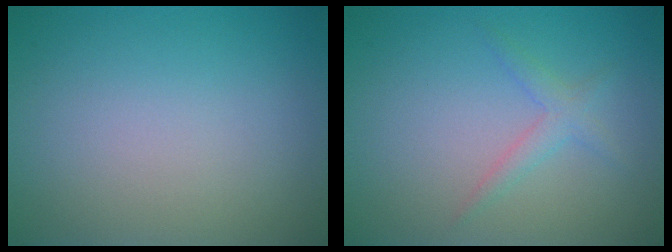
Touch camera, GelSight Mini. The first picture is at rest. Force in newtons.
{"total": 1.7, "press": 1.7, "slide": 0.1}